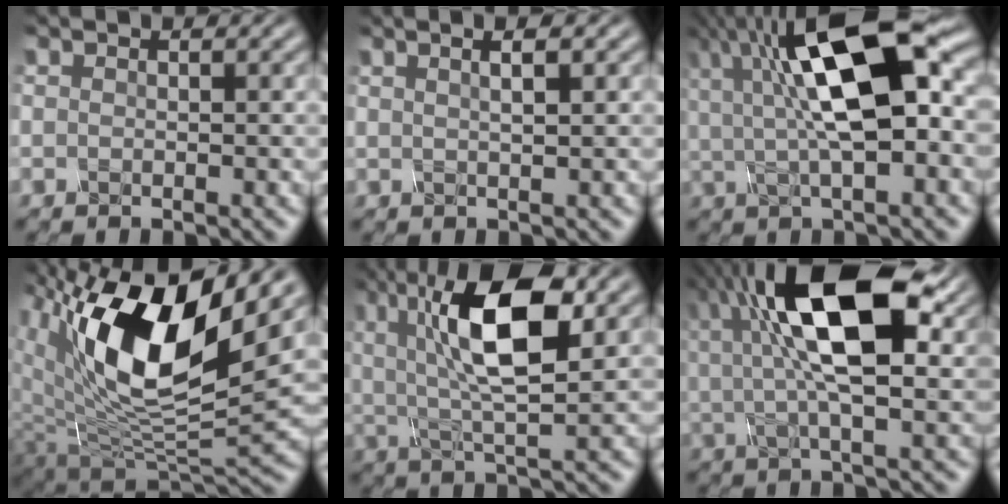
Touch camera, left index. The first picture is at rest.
{"total": 3.9, "force": [1.9, 1.7, 2.9], "torque": [-0.018, 0.026, -0.003]}
{"total": 13.1, "force": [3.2, 4.5, 11.9], "torque": [-0.191, 0.016, 0.044]}
{"total": 14.5, "force": [6.3, 6.3, 11.5], "torque": [-0.202, 0.001, 0.113]}
{"total": 10.7, "force": [3.0, 3.7, 9.6], "torque": [-0.172, 0.010, 0.046]}
{"total": 12.9, "force": [3.9, 4.8, 11.3], "torque": [-0.191, 0.012, 0.055]}